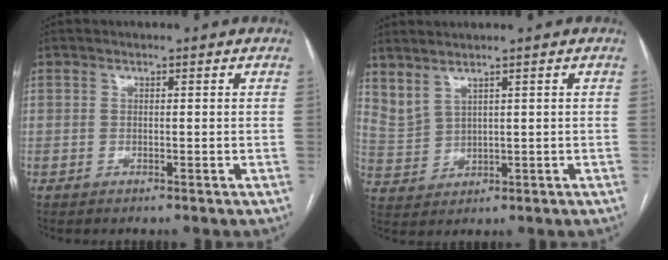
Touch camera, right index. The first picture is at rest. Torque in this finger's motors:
{"motor_torque": [0.09, 0.68, -0.01, 0.00]}